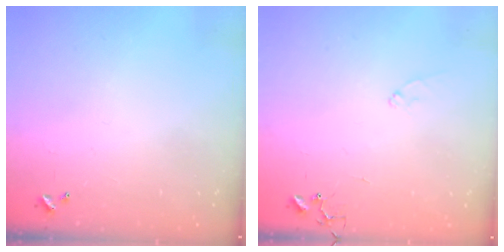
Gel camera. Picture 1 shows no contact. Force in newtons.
{"total": 7.5, "press": 7.5, "slide": 0.7}